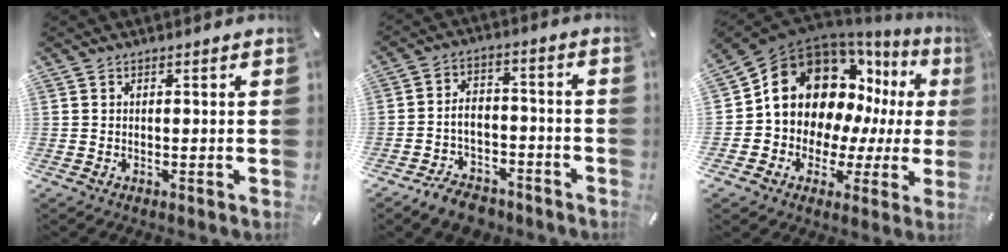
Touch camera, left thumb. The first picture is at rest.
{"total": 8.3, "force": [-5.3, 5.5, 3.3], "torque": [-0.058, 0.044, -0.095]}
{"total": 16.5, "force": [6.1, 13.2, 7.8], "torque": [-0.136, -0.061, 0.121]}